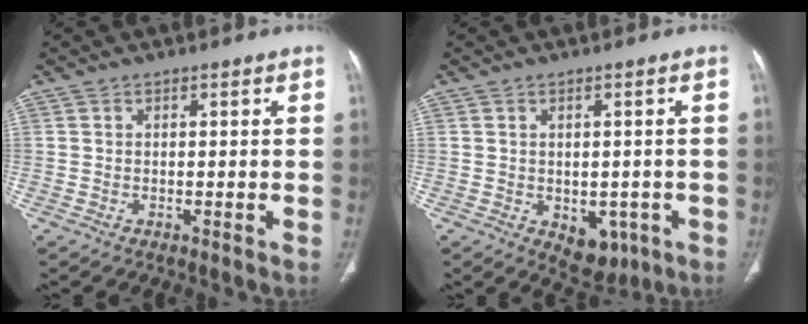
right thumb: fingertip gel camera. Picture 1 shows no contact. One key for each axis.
{"total": 6.6, "fx": -2.0, "fy": 4.4, "fz": 4.4, "tx": -0.029, "ty": 0.005, "tz": -0.009}